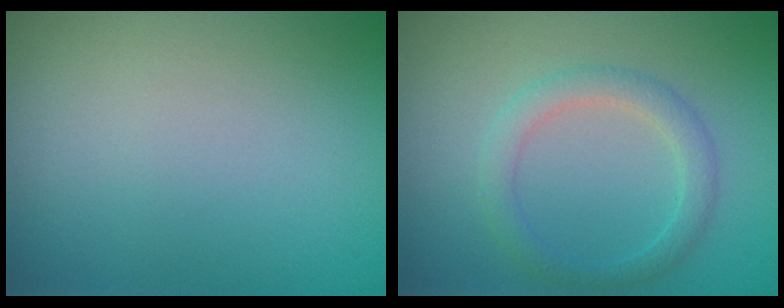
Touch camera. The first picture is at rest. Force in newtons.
{"total": 2.4, "press": 2.4, "slide": 0.1}